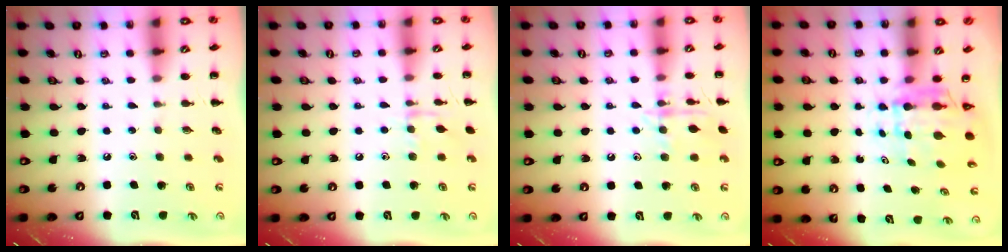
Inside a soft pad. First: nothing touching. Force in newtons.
{"total": 6.7, "press": 6.7, "slide": 0.8}
{"total": 10.8, "press": 10.7, "slide": 1.2}
{"total": 5.7, "press": 5.4, "slide": 1.9}